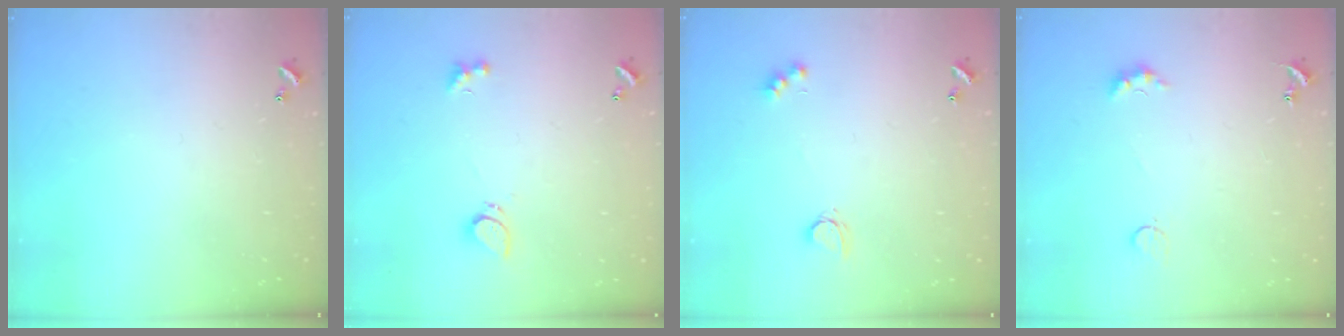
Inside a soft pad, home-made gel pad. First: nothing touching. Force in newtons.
{"total": 2.6, "press": 2.5, "slide": 0.8}
{"total": 2.7, "press": 2.7, "slide": 0.5}
{"total": 2.8, "press": 2.7, "slide": 0.5}